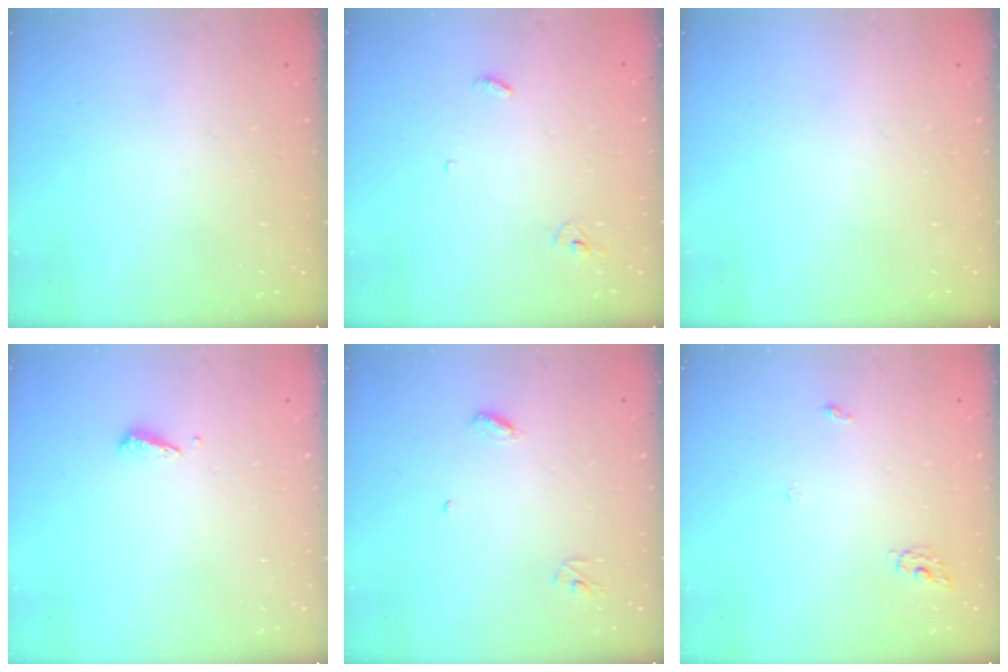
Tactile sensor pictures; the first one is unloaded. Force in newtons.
{"total": 3.3, "press": 3.2, "slide": 0.3}
{"total": 0.0}
{"total": 2.9, "press": 2.9, "slide": 0.4}
{"total": 3.9, "press": 3.9, "slide": 0.3}
{"total": 3.3, "press": 3.3, "slide": 0.2}